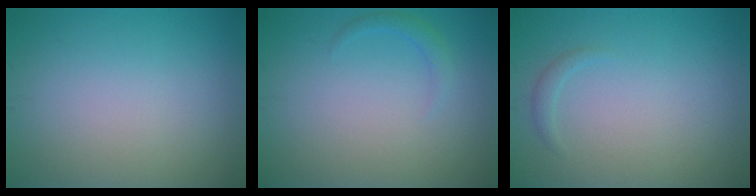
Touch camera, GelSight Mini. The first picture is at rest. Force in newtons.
{"total": 1.1, "press": 1.1, "slide": 0.1}
{"total": 0.8, "press": 0.8, "slide": 0.0}